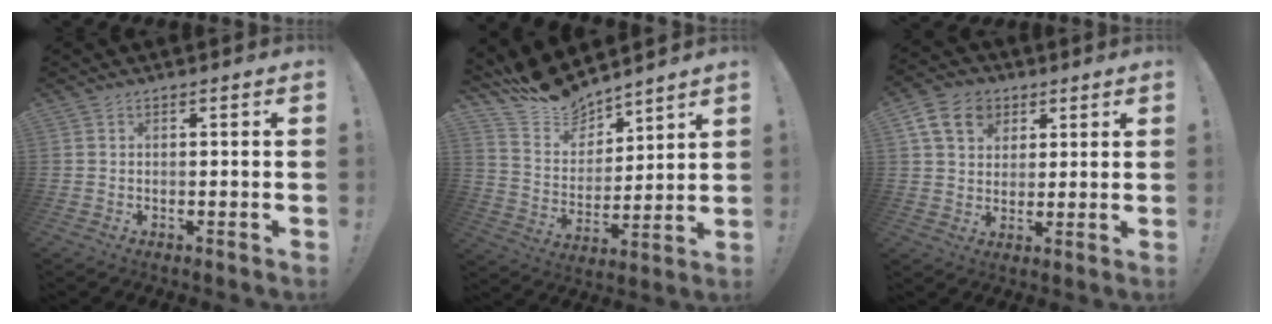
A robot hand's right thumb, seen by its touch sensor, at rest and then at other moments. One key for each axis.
{"total": 11.9, "fx": 11.2, "fy": 3.8, "fz": 1.0, "tx": -0.045, "ty": -0.103, "tz": 0.209}
{"total": 12.1, "fx": 5.1, "fy": 9.4, "fz": 5.6, "tx": -0.082, "ty": -0.017, "tz": 0.101}